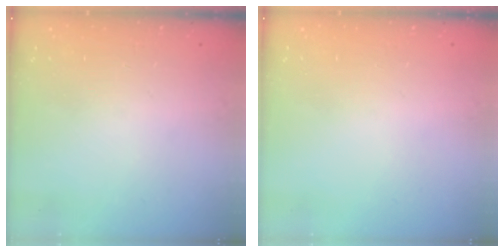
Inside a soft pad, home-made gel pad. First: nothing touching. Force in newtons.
{"total": 0.0}